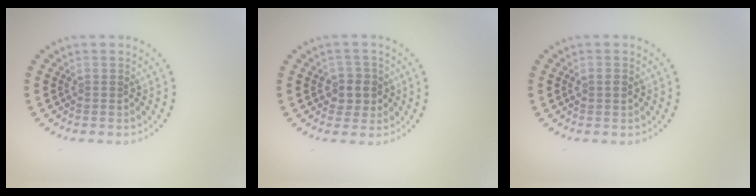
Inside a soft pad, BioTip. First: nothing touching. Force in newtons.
{"total": 2.4, "press": 2.1, "slide": 1.0}
{"total": 1.2, "press": 1.2, "slide": 0.1}